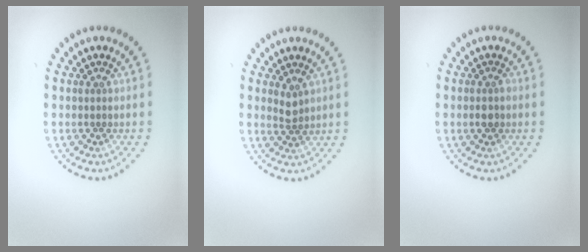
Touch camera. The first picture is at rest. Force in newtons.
{"total": 1.4, "press": 1.1, "slide": 0.9}
{"total": 1.1, "press": 1.0, "slide": 0.3}